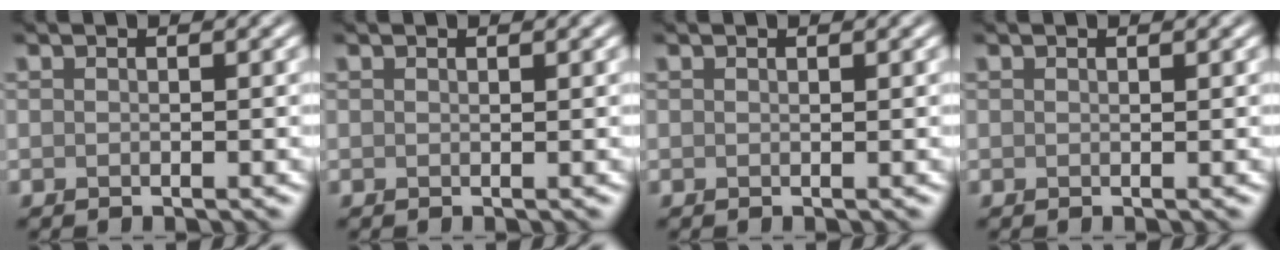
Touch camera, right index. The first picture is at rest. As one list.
[{"total": 0.0}, {"total": 0.0}, {"total": 0.0}]